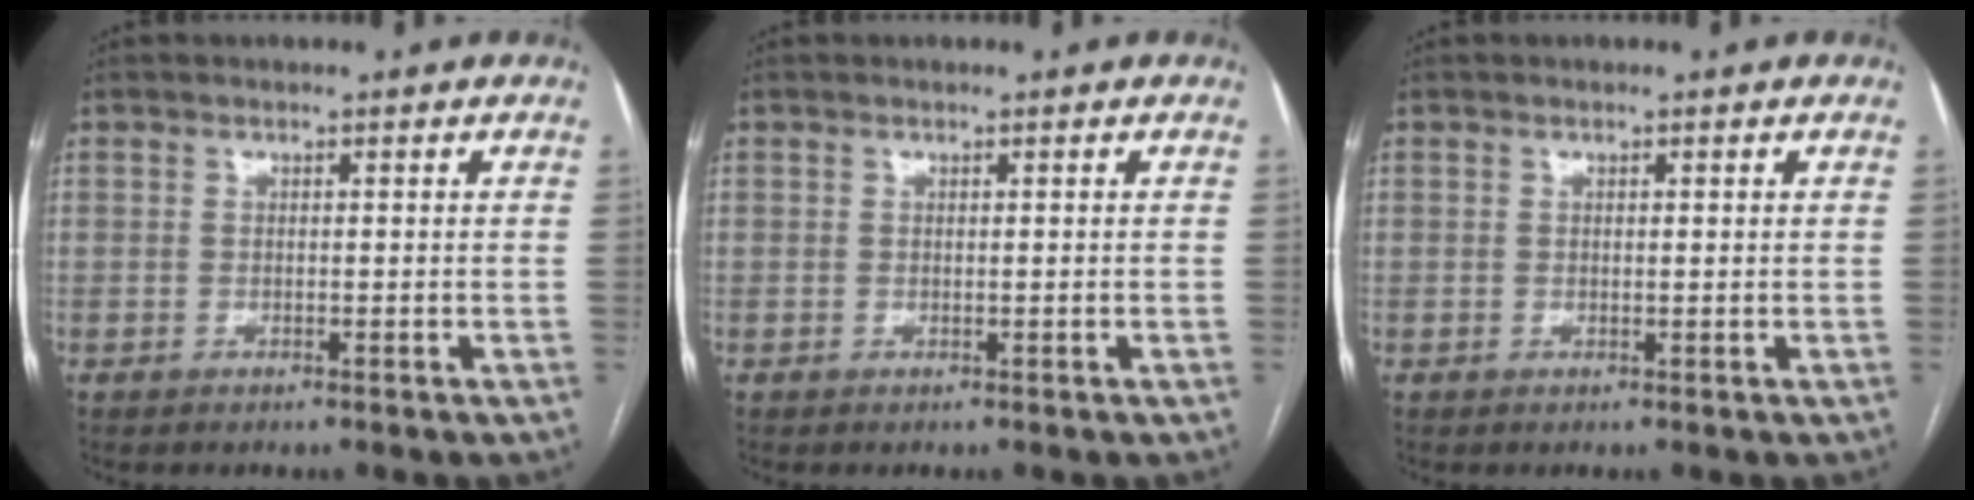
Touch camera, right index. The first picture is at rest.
{"total": 0.0}
{"total": 0.0}